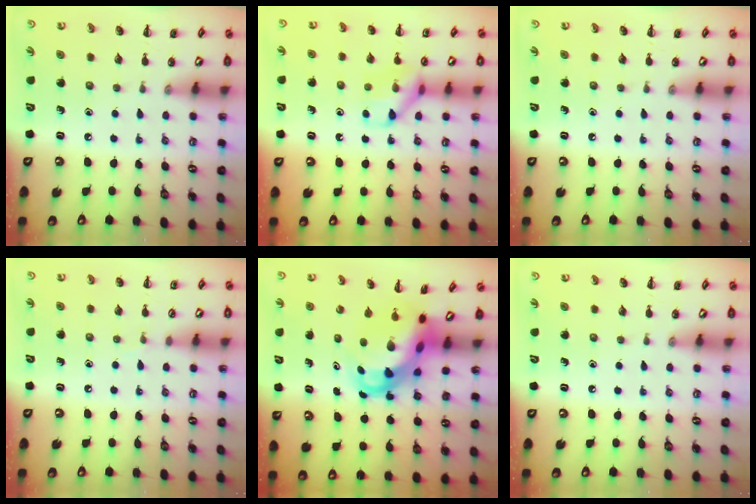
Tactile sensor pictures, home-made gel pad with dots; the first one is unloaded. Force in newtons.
{"total": 10.1, "press": 10.1, "slide": 0.1}
{"total": 0.0}
{"total": 3.3, "press": 3.1, "slide": 1.2}
{"total": 6.1, "press": 5.9, "slide": 1.4}
{"total": 0.0}